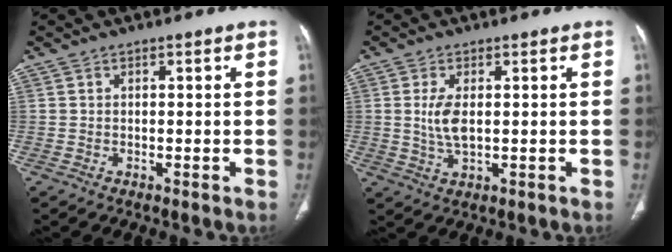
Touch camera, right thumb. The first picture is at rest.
{"total": 4.9, "force": [0.5, 2.1, 4.4], "torque": [-0.097, -0.008, 0.015]}